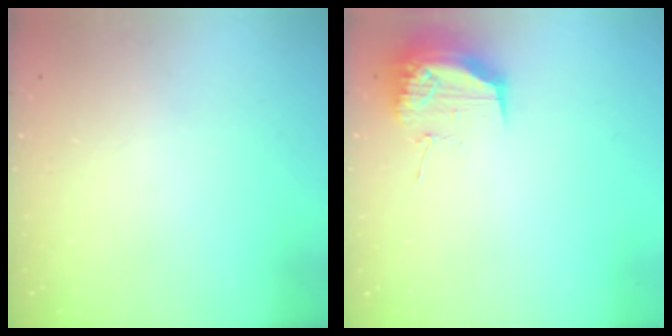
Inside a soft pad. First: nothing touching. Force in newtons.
{"total": 17.9, "press": 13.8, "slide": 11.4}